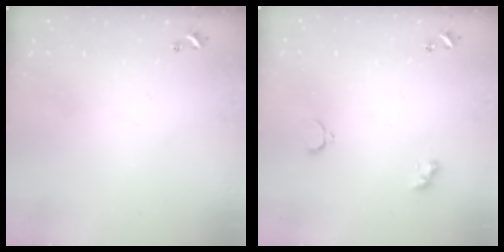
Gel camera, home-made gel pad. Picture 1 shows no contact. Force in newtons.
{"total": 2.1, "press": 2.1, "slide": 0.5}